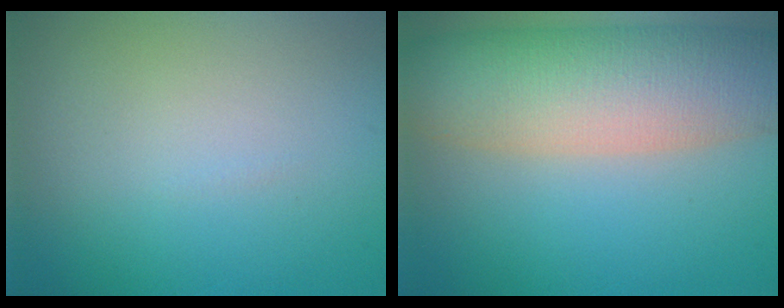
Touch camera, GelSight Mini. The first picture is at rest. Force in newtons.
{"total": 10.6, "press": 10.6, "slide": 0.8}